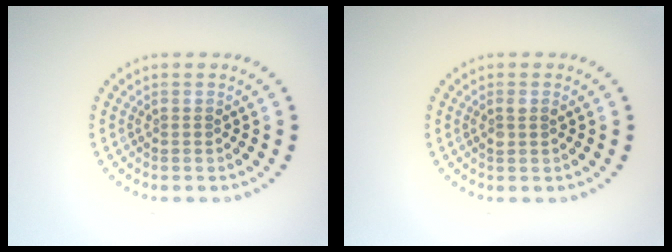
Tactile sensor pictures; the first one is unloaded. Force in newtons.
{"total": 1.2, "press": 1.1, "slide": 0.5}